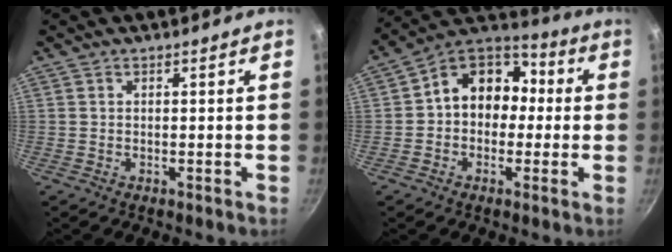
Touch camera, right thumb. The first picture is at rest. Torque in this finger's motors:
{"motor_torque": [-0.63, 0.88, 0.12, -0.12, 0.07]}